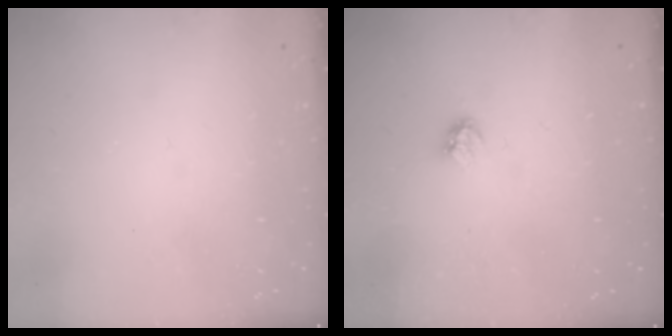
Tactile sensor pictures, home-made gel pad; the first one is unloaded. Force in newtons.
{"total": 2.9, "press": 2.9, "slide": 0.4}